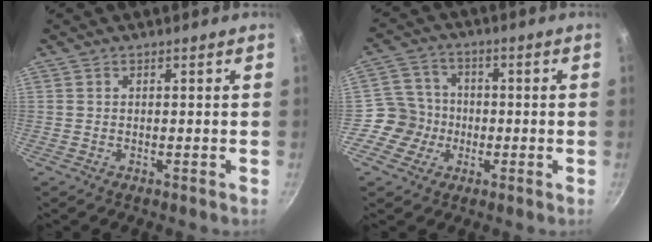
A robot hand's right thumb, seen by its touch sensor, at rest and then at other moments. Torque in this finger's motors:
{"motor_torque": [0.18, -0.19, -0.13, -0.12, 0.01]}